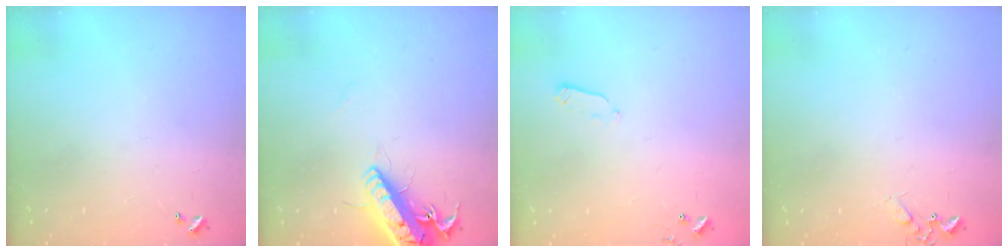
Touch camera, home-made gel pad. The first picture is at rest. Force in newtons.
{"total": 16.5, "press": 16.2, "slide": 3.1}
{"total": 4.0, "press": 3.9, "slide": 1.0}
{"total": 6.1, "press": 6.0, "slide": 0.8}